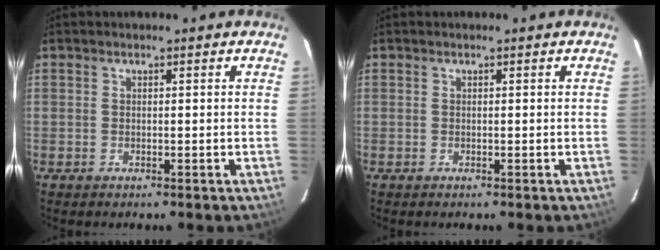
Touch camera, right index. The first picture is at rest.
{"total": 0.0}